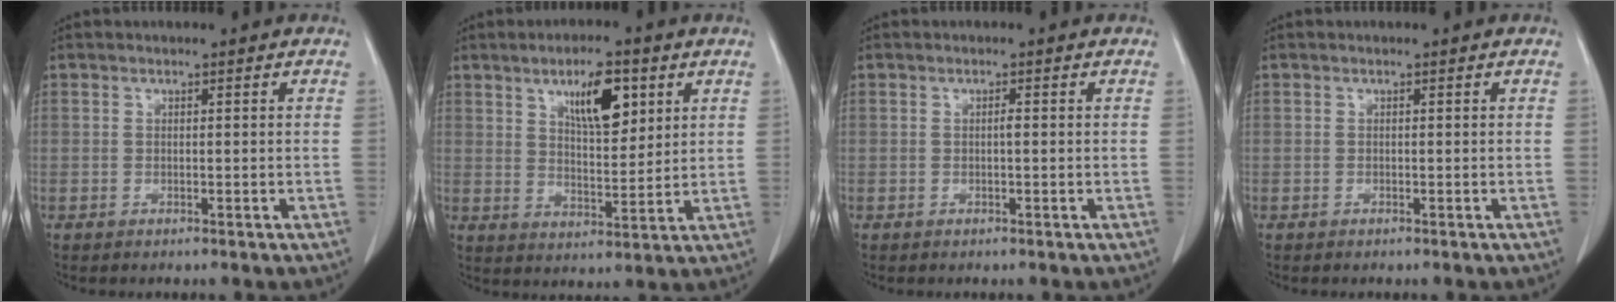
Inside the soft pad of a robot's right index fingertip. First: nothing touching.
{"total": 8.8, "force": [4.2, 2.8, 7.2], "torque": [-0.122, 0.001, 0.074]}
{"total": 0.6, "force": [-0.1, 0.1, 0.6], "torque": [-0.011, 0.001, -0.001]}
{"total": 0.0}